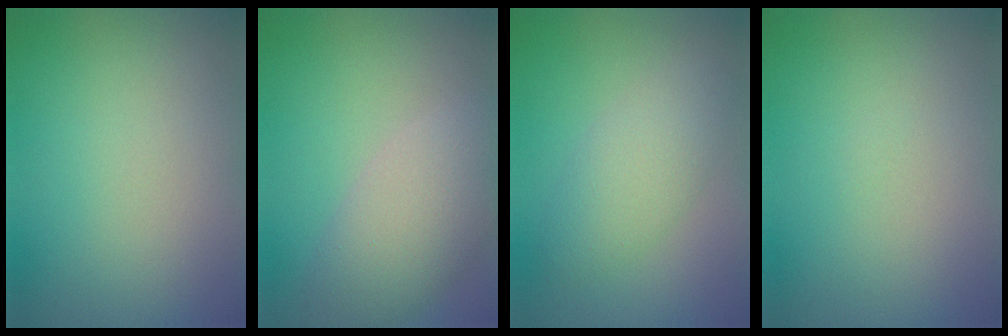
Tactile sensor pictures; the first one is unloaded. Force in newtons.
{"total": 5.5, "press": 5.5, "slide": 0.6}
{"total": 3.3, "press": 3.3, "slide": 0.1}
{"total": 0.0}